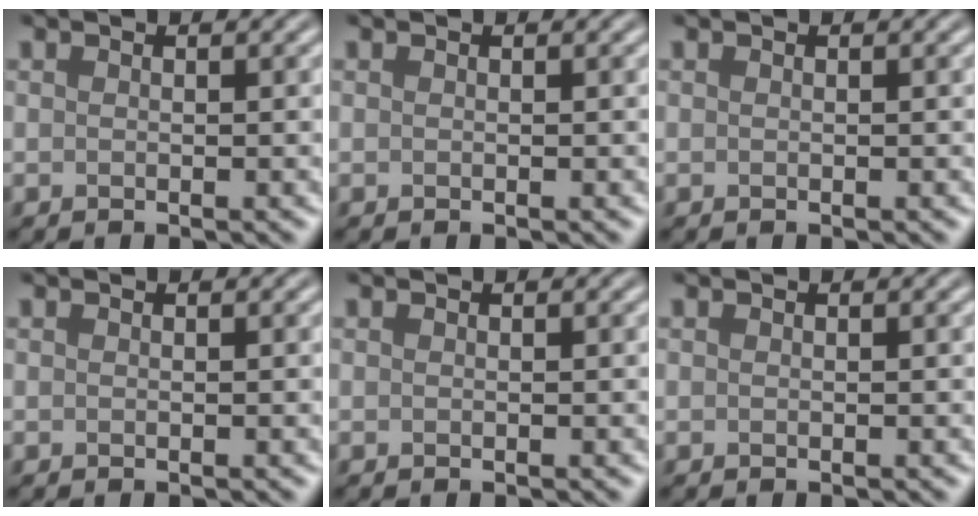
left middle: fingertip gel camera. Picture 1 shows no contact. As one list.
[{"total": 0.0}, {"total": 0.0}, {"total": 0.0}, {"total": 0.0}, {"total": 0.0}]